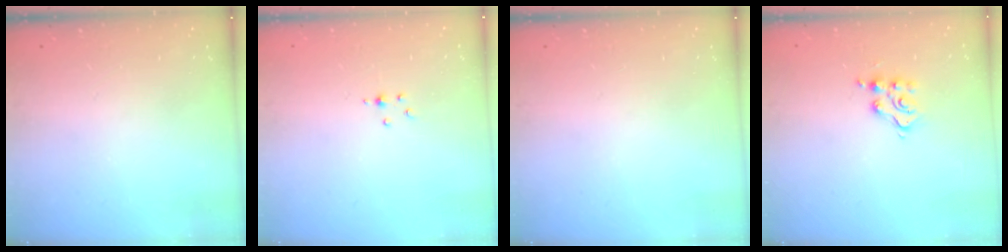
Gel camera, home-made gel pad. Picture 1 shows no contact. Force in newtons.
{"total": 2.8, "press": 2.4, "slide": 1.5}
{"total": 0.0}
{"total": 5.5, "press": 5.5, "slide": 0.1}